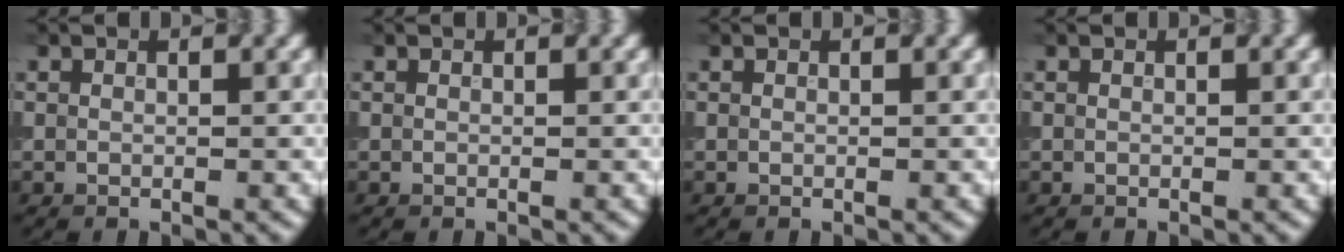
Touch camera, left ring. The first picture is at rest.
{"total": 0.0}
{"total": 0.0}
{"total": 0.0}